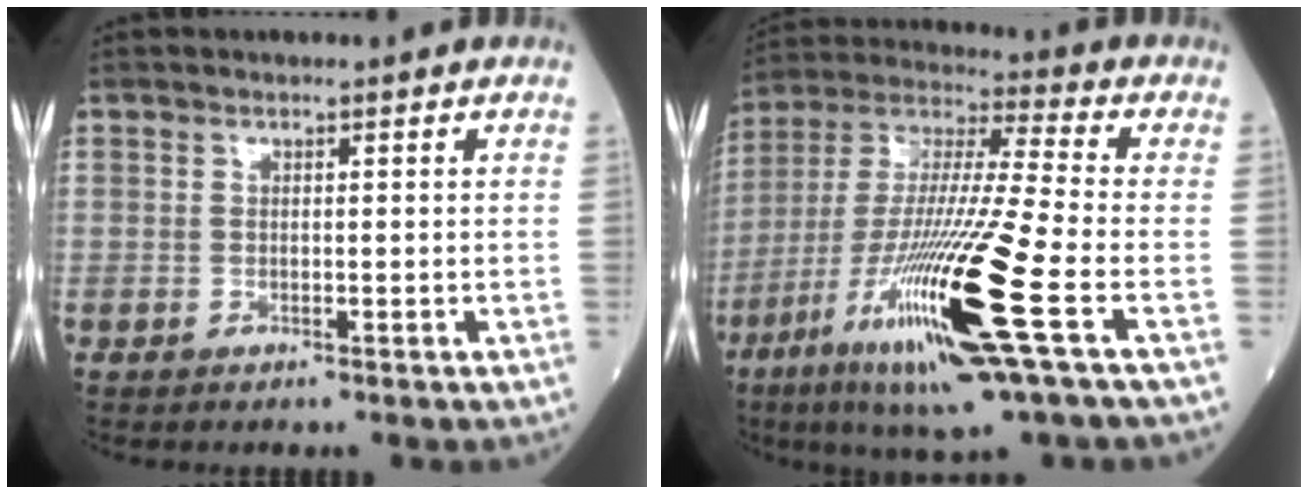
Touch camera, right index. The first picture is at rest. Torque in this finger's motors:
{"motor_torque": [2.14, 0.00, 1.05, 0.21]}